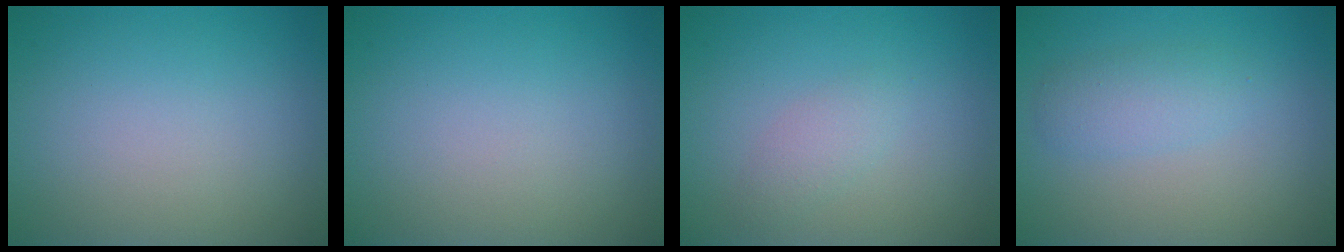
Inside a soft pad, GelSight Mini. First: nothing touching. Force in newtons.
{"total": 0.0}
{"total": 1.5, "press": 1.5, "slide": 0.1}
{"total": 2.2, "press": 2.2, "slide": 0.0}